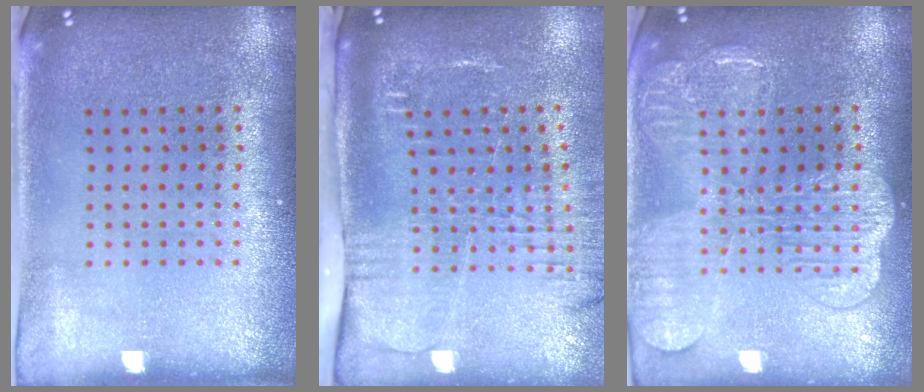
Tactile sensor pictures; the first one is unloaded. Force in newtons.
{"total": 2.7, "press": 2.1, "slide": 1.7}
{"total": 3.9, "press": 3.8, "slide": 0.6}